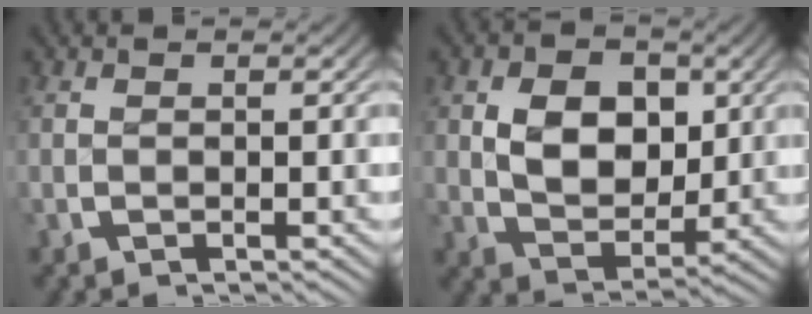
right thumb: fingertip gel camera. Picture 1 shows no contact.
{"total": 7.0, "force": [0.3, 5.1, 4.8], "torque": [-0.082, -0.029, 0.014]}